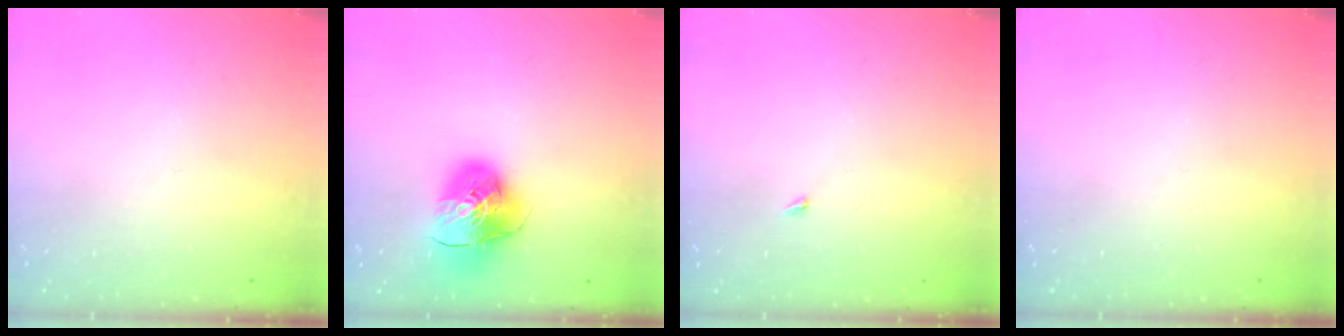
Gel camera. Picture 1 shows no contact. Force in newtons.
{"total": 10.6, "press": 10.5, "slide": 1.2}
{"total": 1.9, "press": 1.9, "slide": 0.3}
{"total": 0.0}